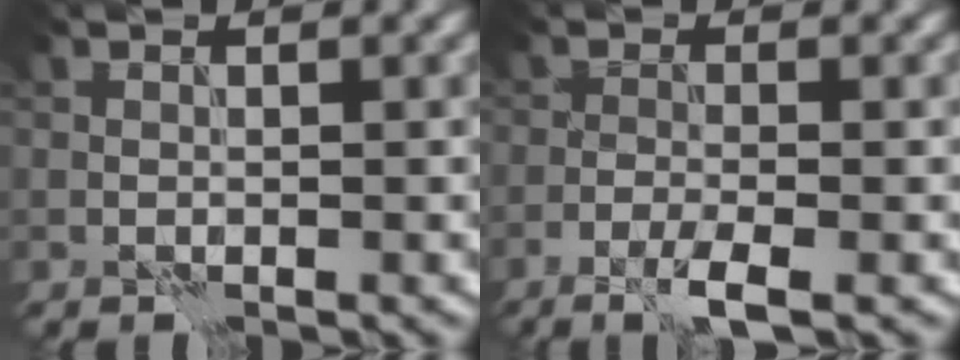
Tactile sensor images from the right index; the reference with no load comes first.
{"total": 2.9, "force": [-1.7, 0.5, 2.3], "torque": [-0.045, 0.002, -0.040]}